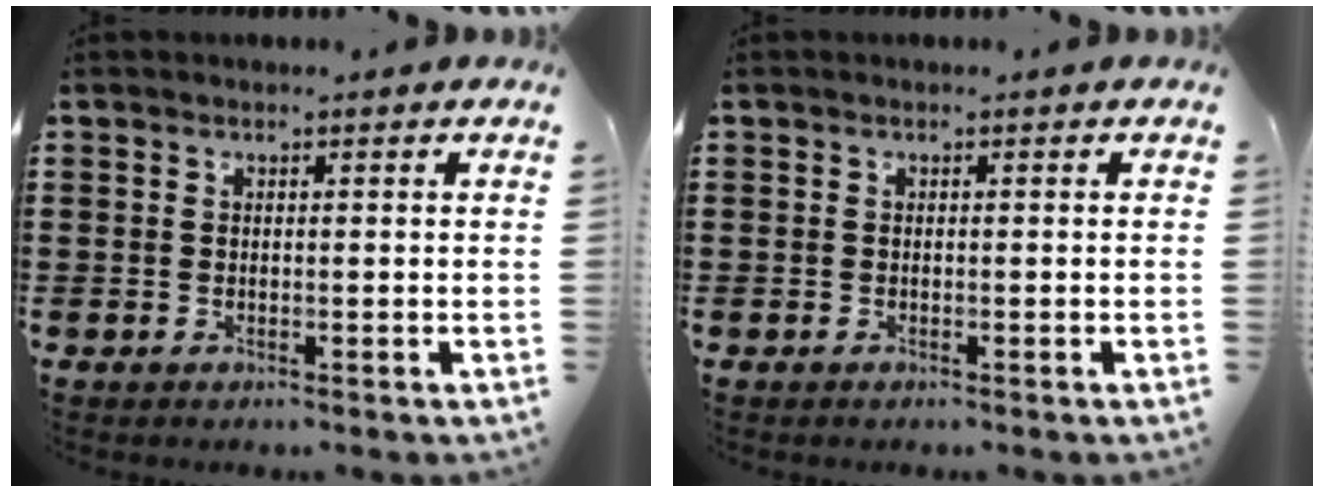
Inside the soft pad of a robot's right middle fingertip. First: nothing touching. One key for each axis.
{"total": 0.0}